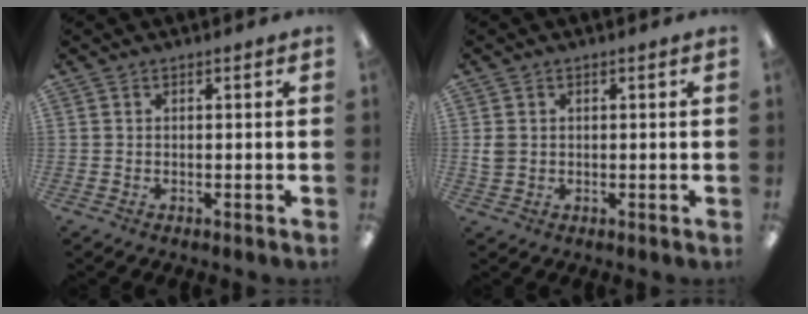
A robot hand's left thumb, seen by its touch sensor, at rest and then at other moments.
{"total": 2.6, "force": [0.2, 2.3, 1.2], "torque": [-0.015, 0.002, 0.002]}